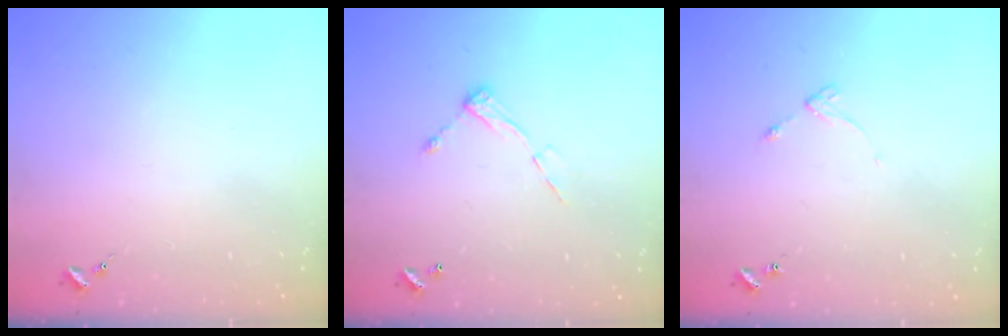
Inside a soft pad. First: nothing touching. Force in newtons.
{"total": 8.2, "press": 8.2, "slide": 0.5}
{"total": 4.0, "press": 3.9, "slide": 0.5}